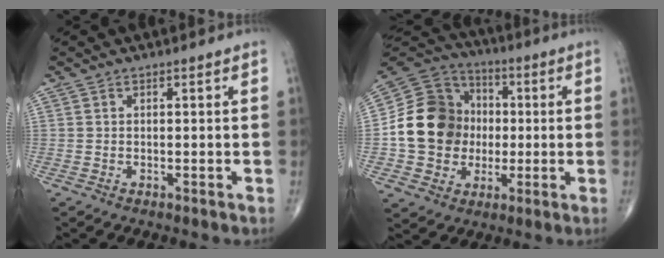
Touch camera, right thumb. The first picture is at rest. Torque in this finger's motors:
{"motor_torque": [1.91, 1.88, 0.76, -0.65, 0.12]}